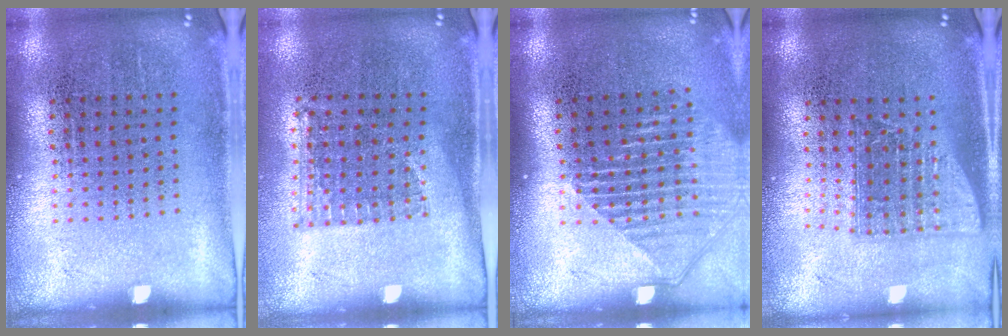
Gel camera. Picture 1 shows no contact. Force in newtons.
{"total": 1.0, "press": 0.8, "slide": 0.6}
{"total": 1.6, "press": 1.4, "slide": 0.7}
{"total": 1.5, "press": 1.2, "slide": 1.0}